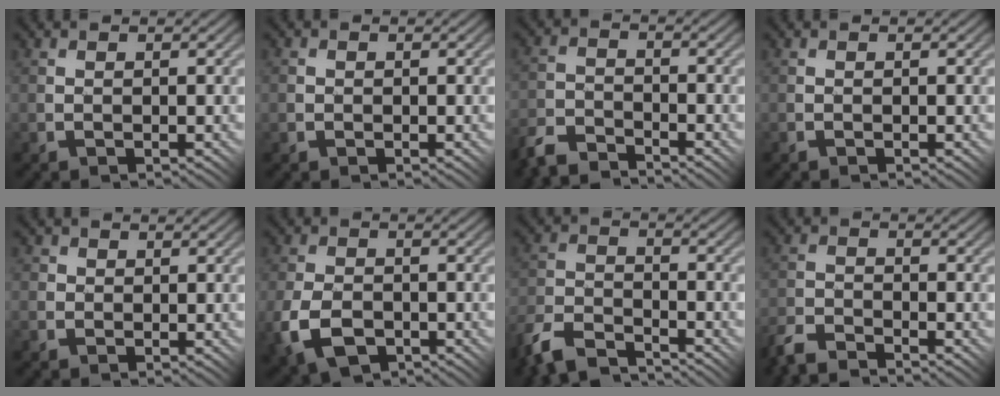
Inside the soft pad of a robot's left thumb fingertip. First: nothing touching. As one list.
[{"total": 1.3, "force": [0.0, 1.3, 0.2], "torque": [-0.006, 0.002, -0.004]}, {"total": 5.4, "force": [-5.0, 1.3, 1.5], "torque": [-0.033, -0.002, -0.112]}, {"total": 0.0}, {"total": 3.3, "force": [0.8, 3.1, 0.6], "torque": [-0.012, 0.012, -0.001]}, {"total": 7.9, "force": [-3.5, 5.1, 5.0], "torque": [-0.130, -0.019, -0.064]}, {"total": 8.0, "force": [-7.1, 2.2, 2.9], "torque": [-0.066, -0.002, -0.153]}, {"total": 4.9, "force": [-4.5, 1.1, 1.6], "torque": [-0.037, -0.003, -0.101]}]